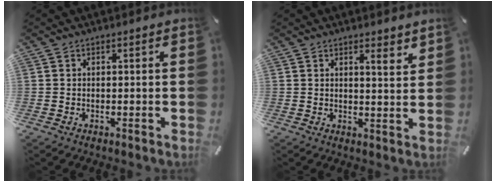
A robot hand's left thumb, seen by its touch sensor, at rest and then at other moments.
{"total": 3.1, "force": [2.6, 0.7, 1.5], "torque": [-0.020, -0.018, 0.042]}